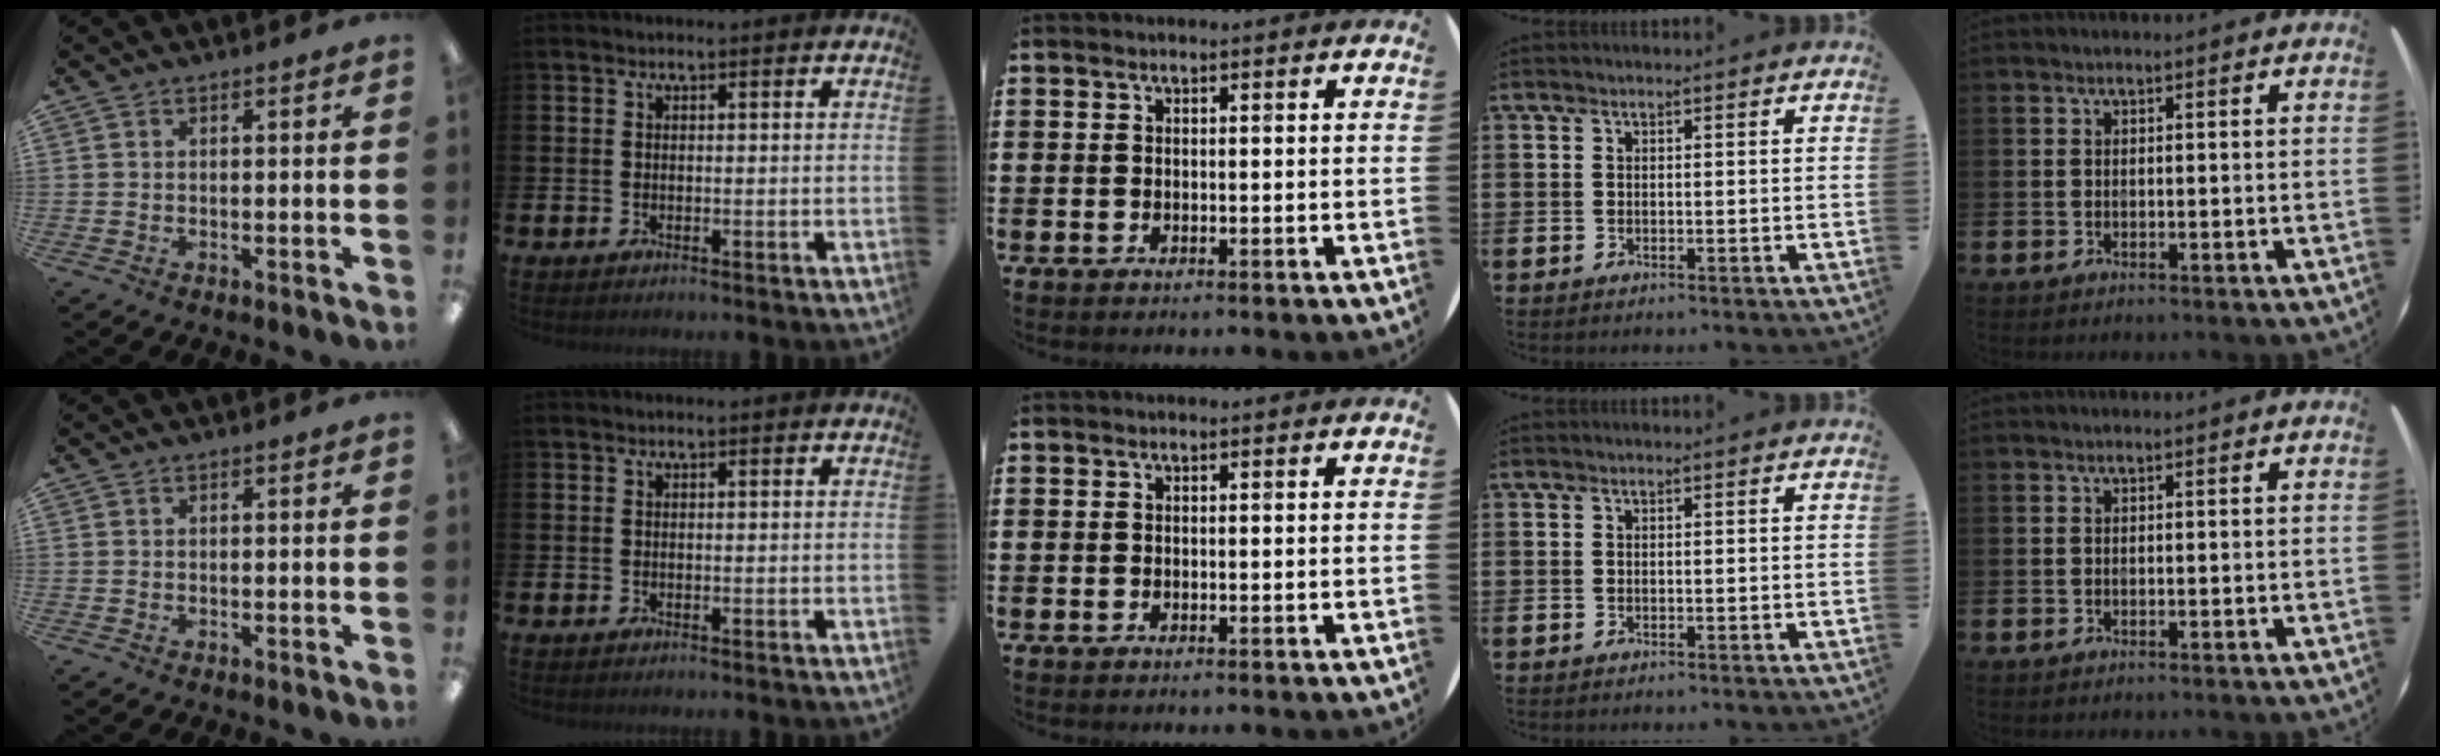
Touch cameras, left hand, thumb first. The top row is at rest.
{}